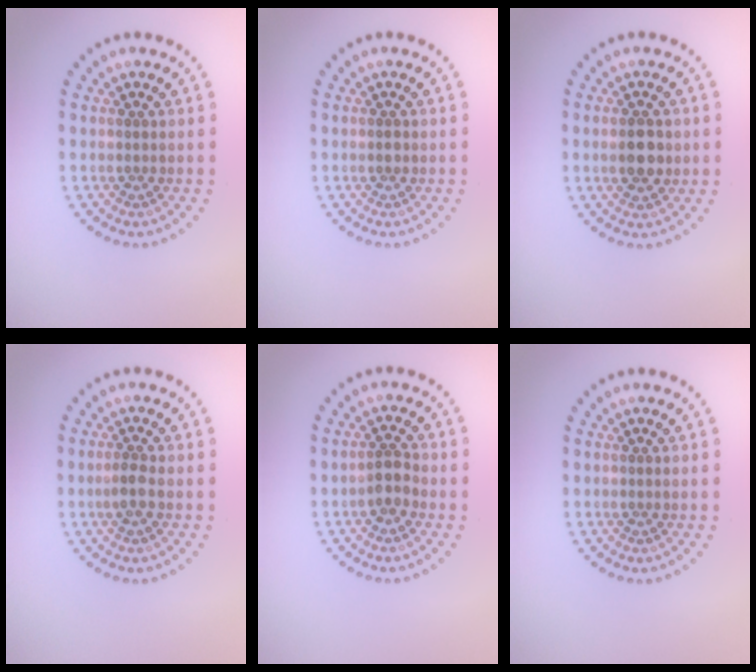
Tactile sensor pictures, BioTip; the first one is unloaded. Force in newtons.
{"total": 0.8, "press": 0.8, "slide": 0.1}
{"total": 3.2, "press": 3.2, "slide": 0.2}
{"total": 1.6, "press": 1.6, "slide": 0.5}
{"total": 1.9, "press": 1.6, "slide": 0.9}
{"total": 0.0}